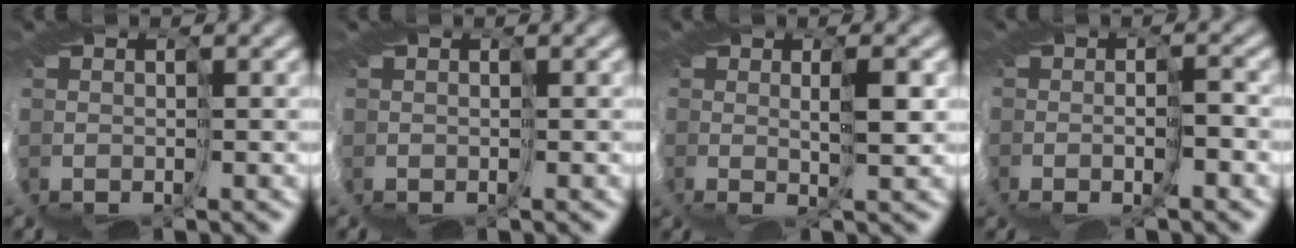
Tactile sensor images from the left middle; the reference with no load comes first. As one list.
[{"total": 0.0}, {"total": 3.0, "force": [1.6, -0.6, 2.4], "torque": [-0.051, -0.004, 0.030]}, {"total": 2.2, "force": [-0.9, -1.3, 1.4], "torque": [-0.028, -0.008, -0.019]}]